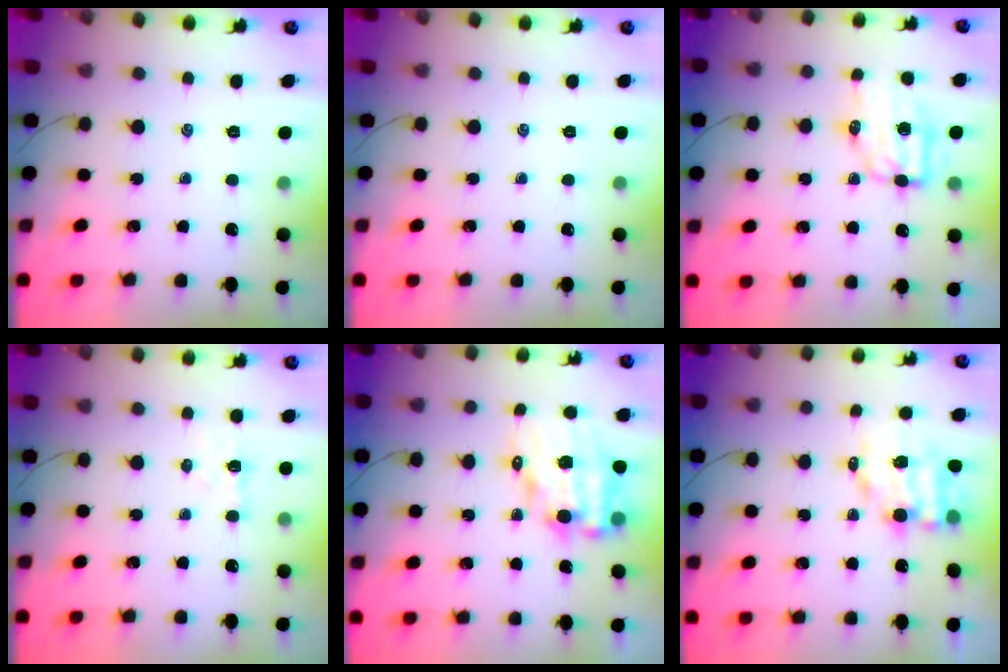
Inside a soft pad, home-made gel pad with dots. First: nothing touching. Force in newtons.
{"total": 0.0}
{"total": 7.4, "press": 7.3, "slide": 0.7}
{"total": 4.3, "press": 4.2, "slide": 1.0}
{"total": 11.3, "press": 10.9, "slide": 2.8}
{"total": 7.7, "press": 7.6, "slide": 1.0}